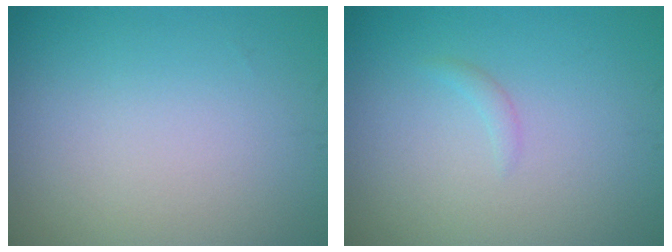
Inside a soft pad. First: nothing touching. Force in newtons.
{"total": 0.7, "press": 0.7, "slide": 0.1}